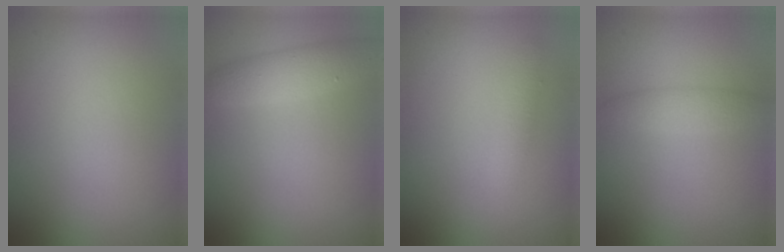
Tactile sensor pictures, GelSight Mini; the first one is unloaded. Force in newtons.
{"total": 2.7, "press": 2.7, "slide": 0.1}
{"total": 1.4, "press": 1.4, "slide": 0.1}
{"total": 1.9, "press": 1.9, "slide": 0.0}